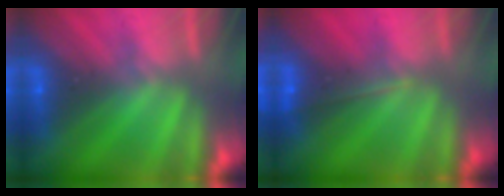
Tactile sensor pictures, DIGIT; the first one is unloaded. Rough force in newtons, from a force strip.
{"total": 1.8}